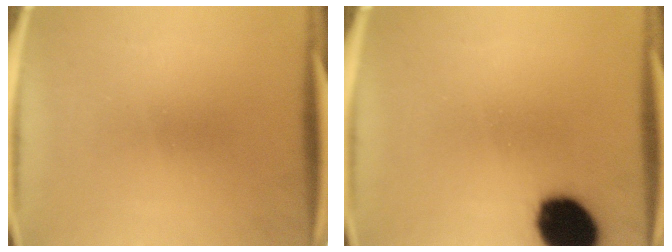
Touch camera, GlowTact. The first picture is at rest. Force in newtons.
{"total": 15.0}